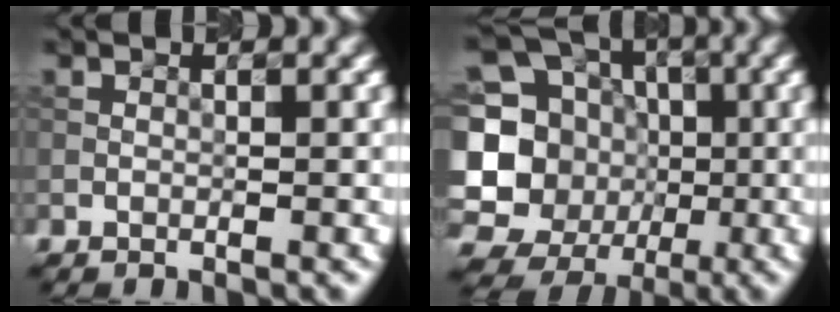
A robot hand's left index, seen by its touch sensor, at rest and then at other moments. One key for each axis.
{"total": 14.2, "fx": 0.2, "fy": 13.4, "fz": 4.8, "tx": -0.139, "ty": 0.019, "tz": -0.003}